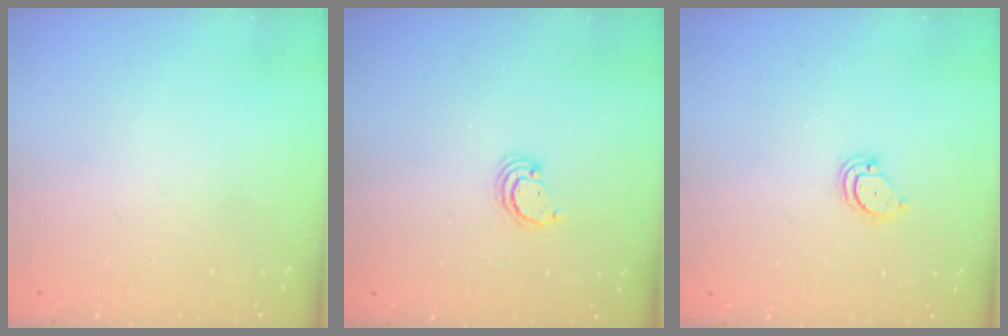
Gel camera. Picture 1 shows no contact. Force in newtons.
{"total": 2.6, "press": 2.6, "slide": 0.3}
{"total": 2.4, "press": 2.4, "slide": 0.2}